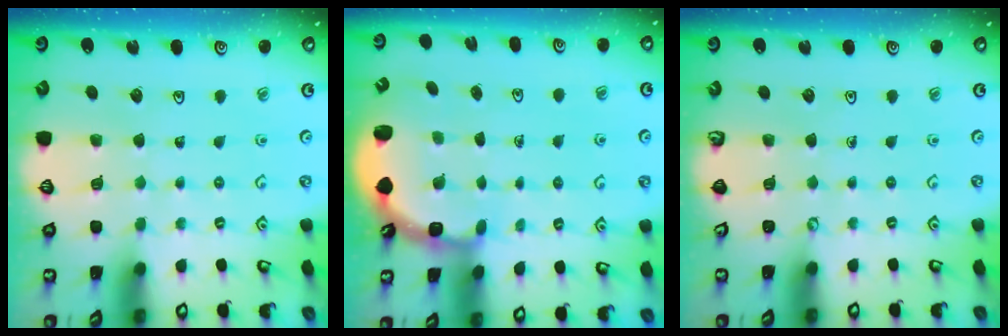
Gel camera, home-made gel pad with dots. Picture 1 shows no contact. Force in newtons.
{"total": 3.1, "press": 2.8, "slide": 1.4}
{"total": 0.0}